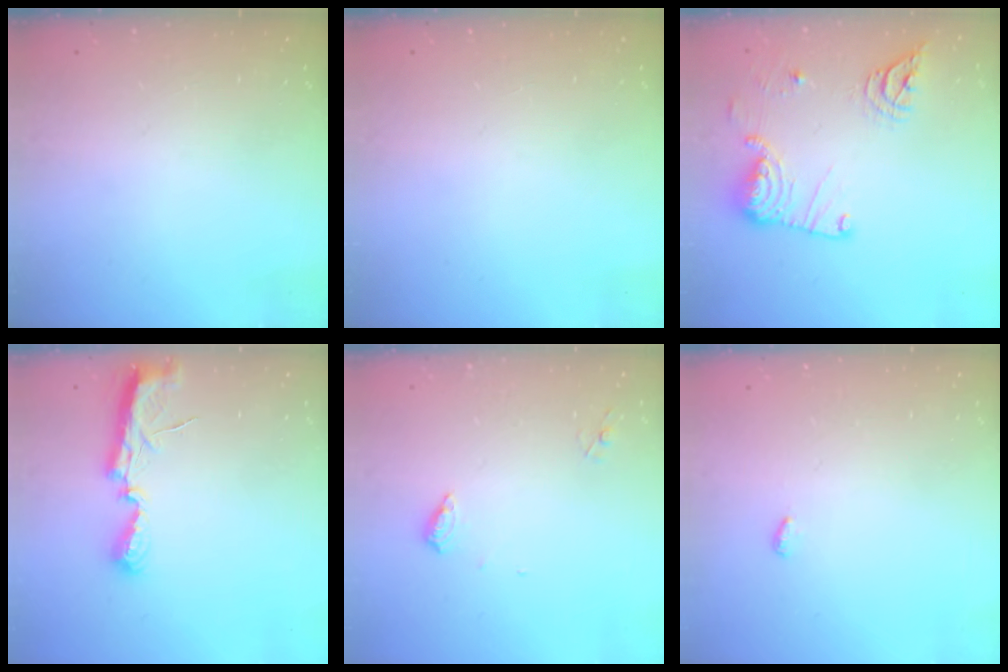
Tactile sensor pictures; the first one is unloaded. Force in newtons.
{"total": 0.0}
{"total": 15.4, "press": 15.3, "slide": 1.5}
{"total": 7.2, "press": 7.2, "slide": 0.5}
{"total": 6.3, "press": 6.2, "slide": 0.6}
{"total": 3.6, "press": 3.6, "slide": 0.4}